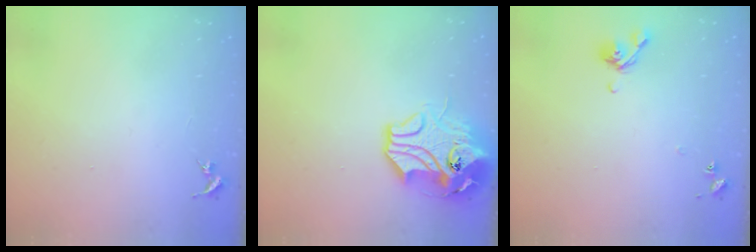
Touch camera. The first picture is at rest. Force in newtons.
{"total": 14.6, "press": 14.5, "slide": 2.3}
{"total": 7.3, "press": 7.2, "slide": 1.5}